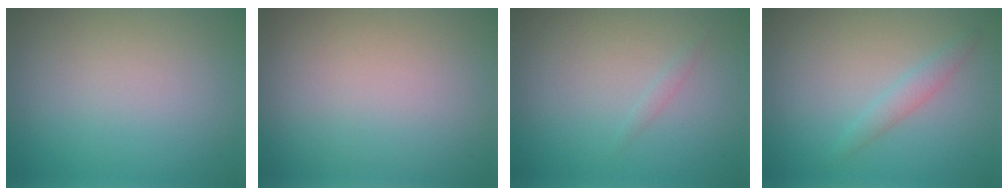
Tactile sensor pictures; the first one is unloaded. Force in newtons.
{"total": 0.0}
{"total": 0.6, "press": 0.6, "slide": 0.0}
{"total": 1.4, "press": 1.4, "slide": 0.1}